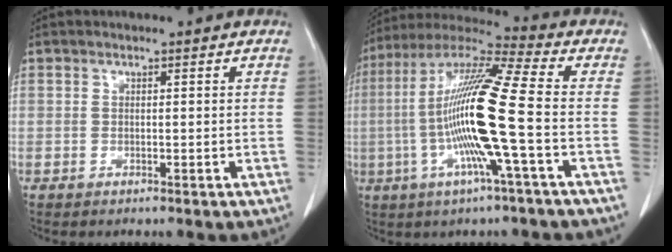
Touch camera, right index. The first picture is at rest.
{"total": 16.9, "force": [-2.8, -0.6, 16.7], "torque": [-0.328, 0.000, -0.067]}